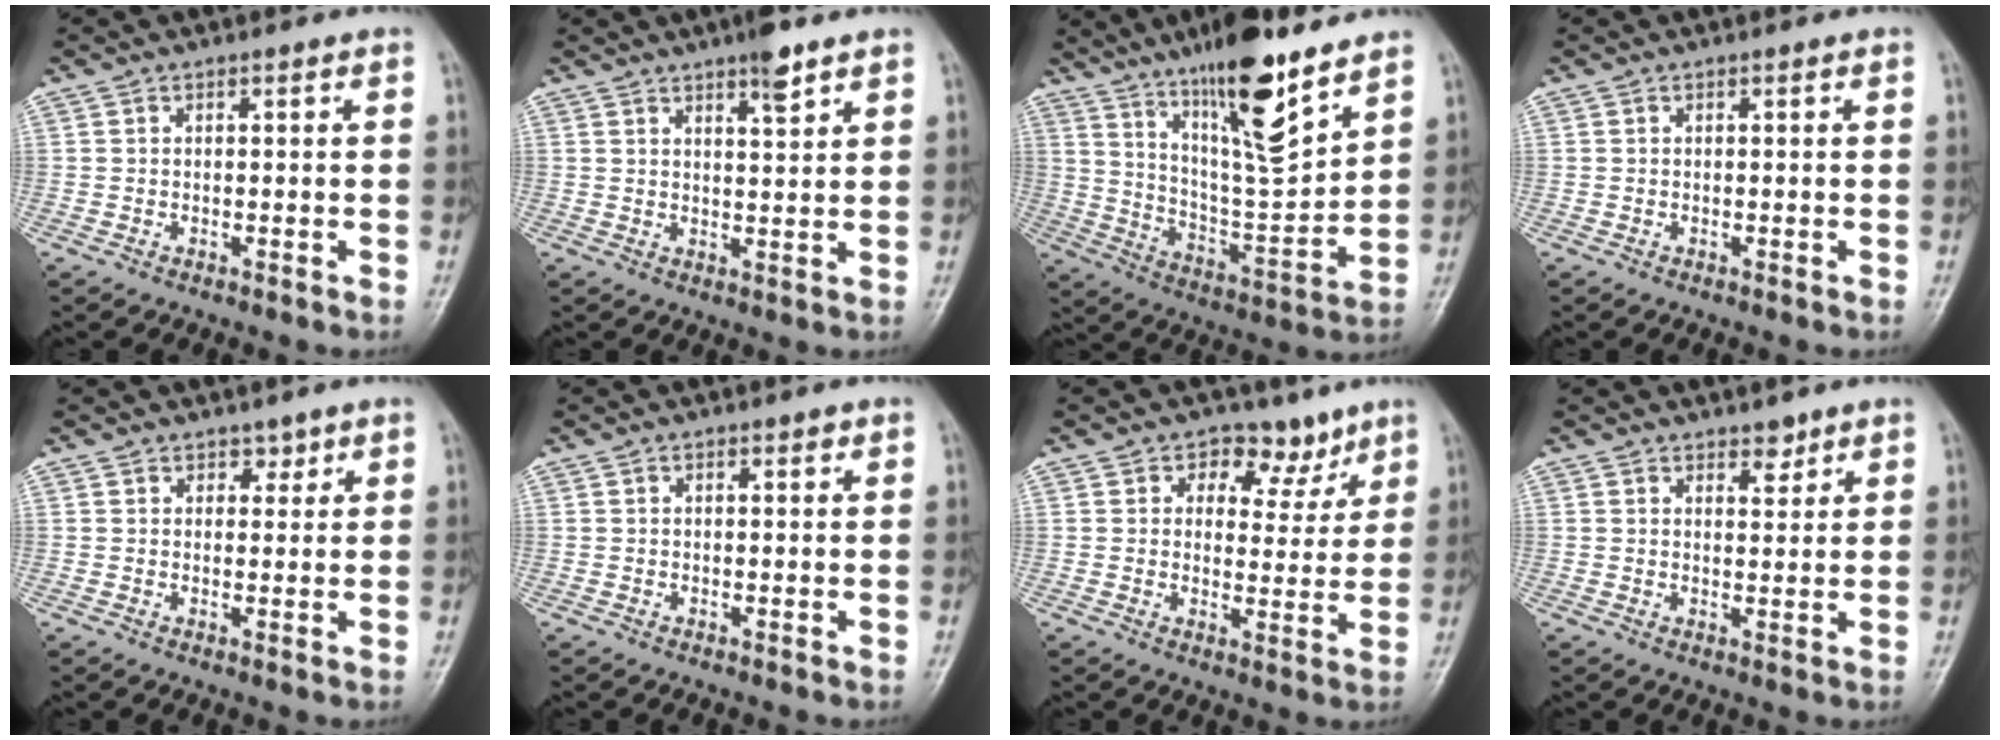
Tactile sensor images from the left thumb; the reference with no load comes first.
{"total": 4.7, "force": [3.2, 0.8, 3.4], "torque": [-0.047, -0.018, 0.050]}
{"total": 18.8, "force": [12.6, 3.7, 13.5], "torque": [-0.203, -0.076, 0.223]}
{"total": 0.0}
{"total": 2.0, "force": [1.4, 1.3, 0.5], "torque": [0.014, -0.007, 0.016]}
{"total": 1.2, "force": [0.6, 0.6, 0.9], "torque": [-0.010, 0.001, 0.006]}
{"total": 7.6, "force": [4.6, 5.3, 2.8], "torque": [0.006, -0.017, 0.063]}
{"total": 2.8, "force": [2.1, 1.4, 1.2], "torque": [-0.002, -0.014, 0.032]}